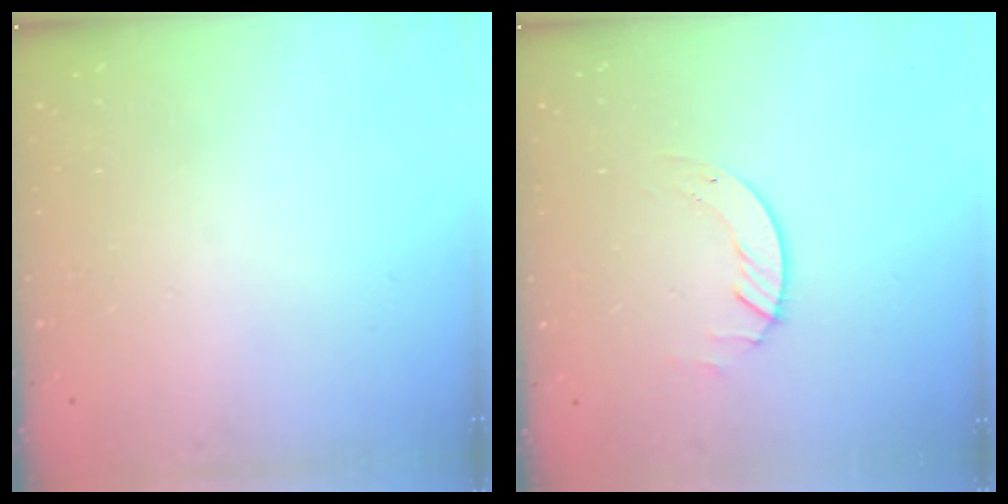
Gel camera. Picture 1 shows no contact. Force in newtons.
{"total": 2.0, "press": 2.0, "slide": 0.2}